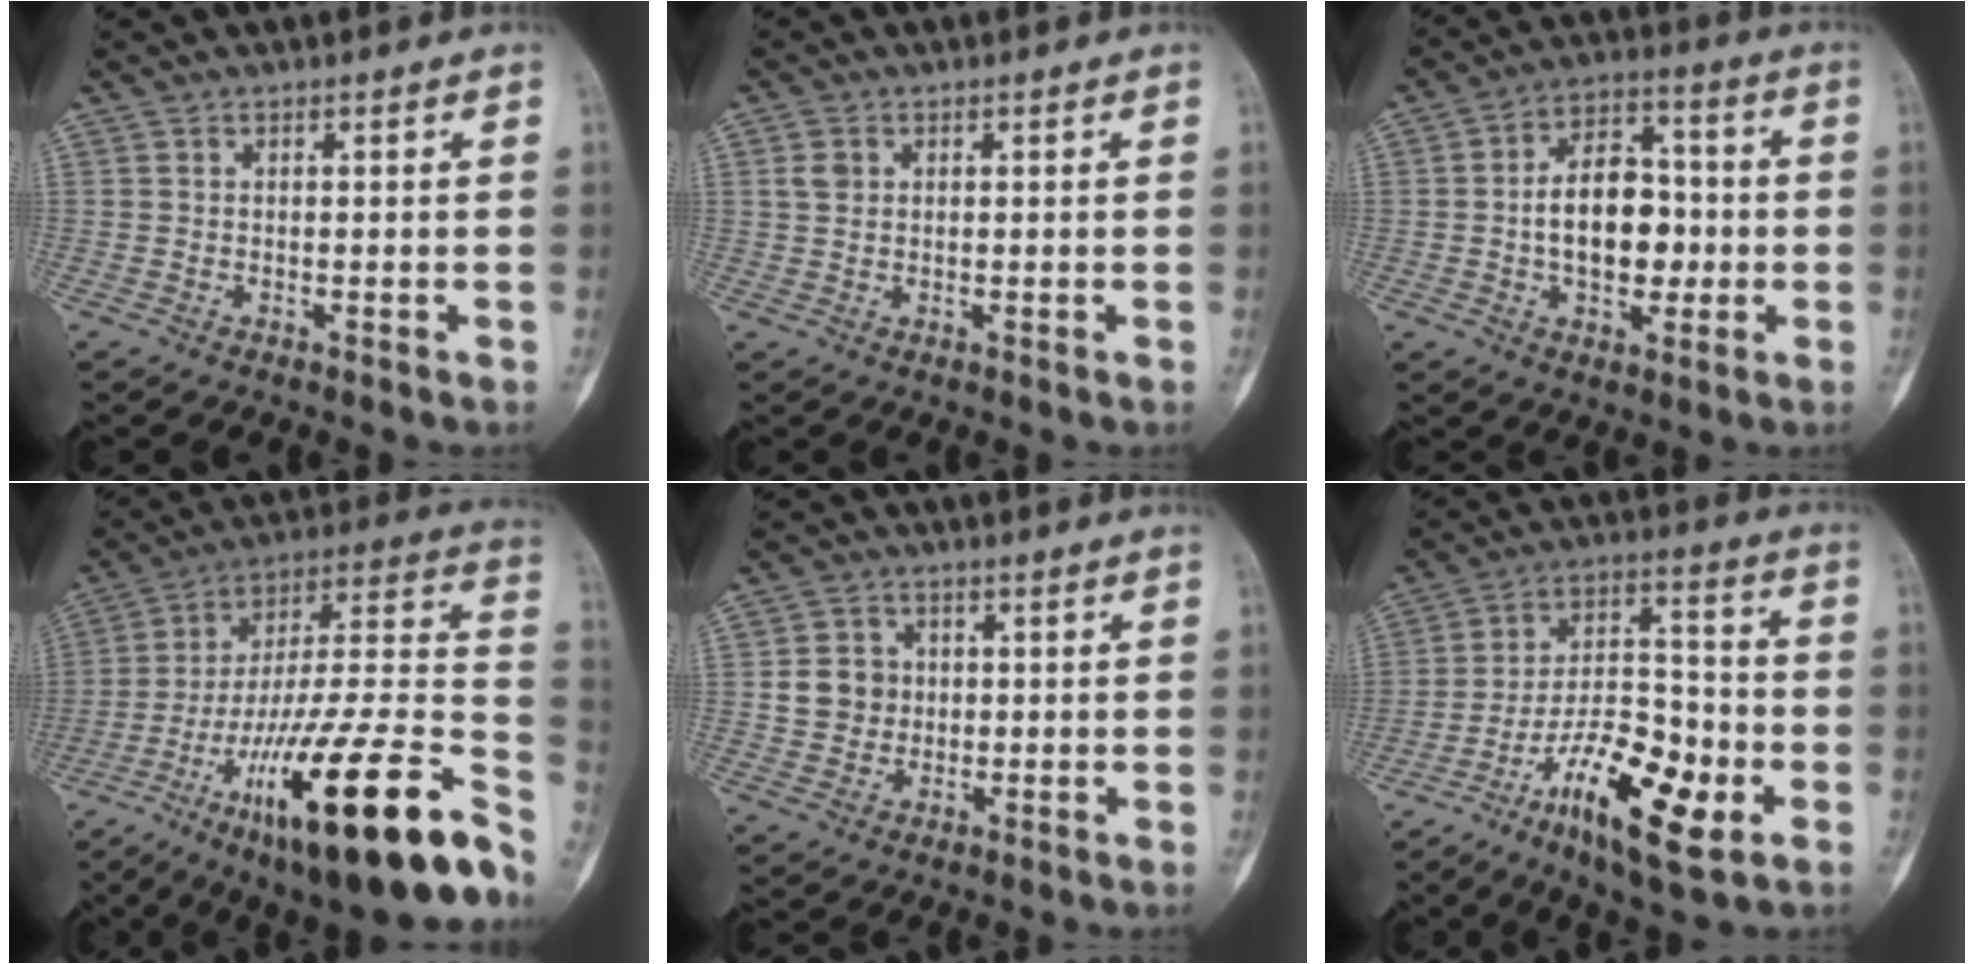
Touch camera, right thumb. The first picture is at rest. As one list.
[{"total": 2.7, "force": [0.8, 2.1, 1.6], "torque": [-0.027, 0.002, 0.018]}, {"total": 13.4, "force": [-1.1, 8.6, 10.2], "torque": [-0.129, 0.029, -0.020]}, {"total": 34.5, "force": [-16.8, 8.2, 29.1], "torque": [-0.370, 0.070, -0.258]}, {"total": 6.2, "force": [0.4, 5.7, 2.4], "torque": [-0.016, 0.003, 0.005]}, {"total": 18.3, "force": [-8.0, 6.7, 15.1], "torque": [-0.244, 0.047, -0.132]}]